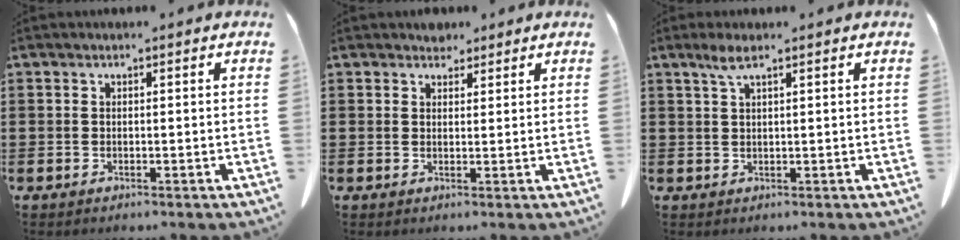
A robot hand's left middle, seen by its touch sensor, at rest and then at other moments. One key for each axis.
{"total": 2.1, "fx": 1.9, "fy": 0.9, "fz": 0.3, "tx": -0.002, "ty": 0.000, "tz": 0.036}
{"total": 2.7, "fx": 1.6, "fy": 0.4, "fz": 2.1, "tx": -0.046, "ty": 0.002, "tz": 0.028}